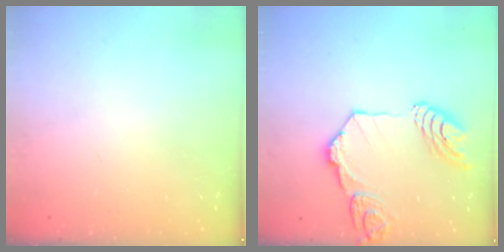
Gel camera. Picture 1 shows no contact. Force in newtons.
{"total": 15.3, "press": 15.3, "slide": 1.5}